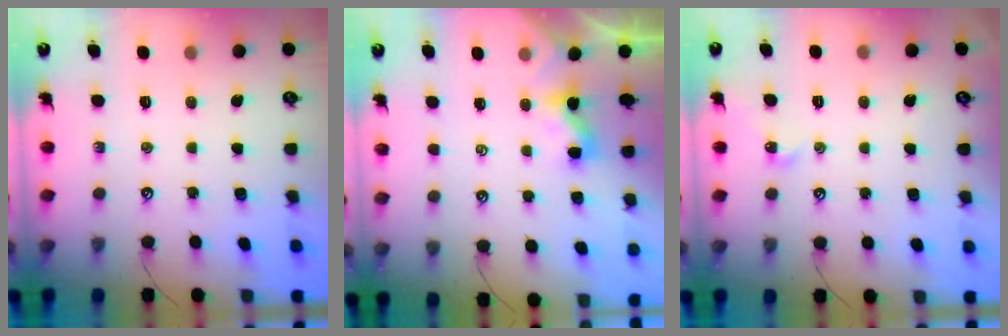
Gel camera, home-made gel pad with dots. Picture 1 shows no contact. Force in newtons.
{"total": 2.3, "press": 2.3, "slide": 0.2}
{"total": 3.0, "press": 2.9, "slide": 0.5}